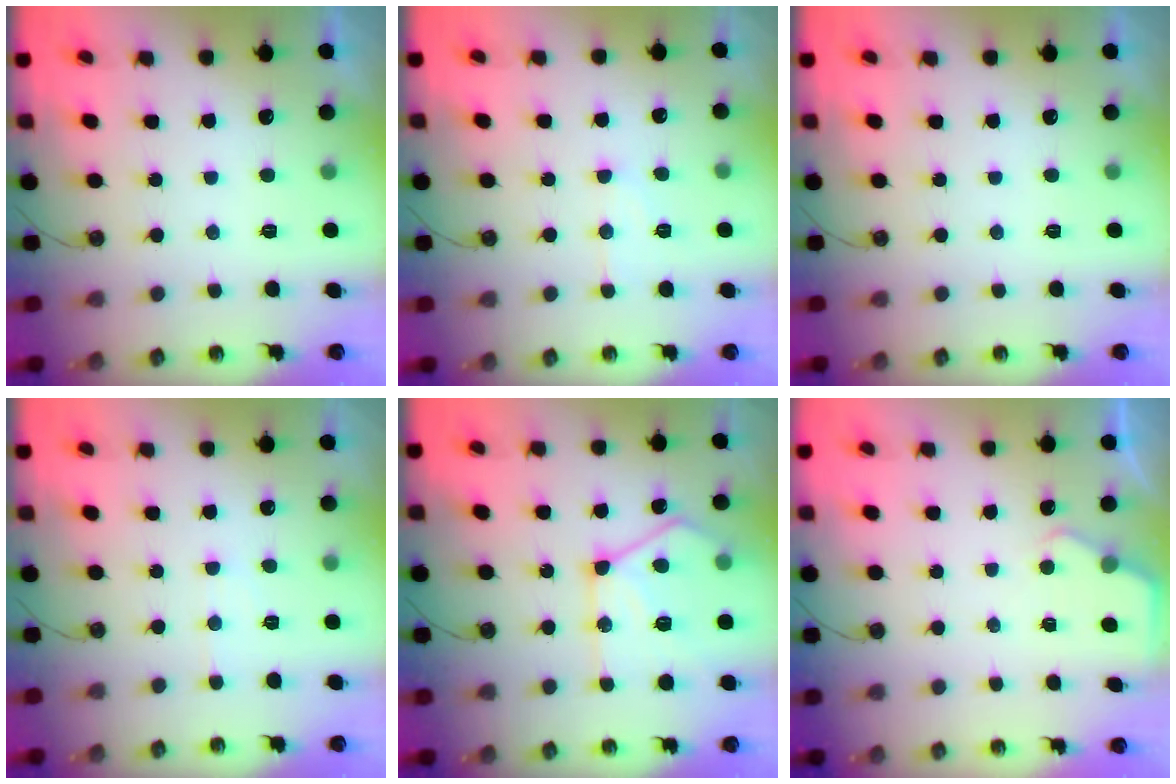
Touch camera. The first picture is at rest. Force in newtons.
{"total": 8.0, "press": 8.0, "slide": 0.7}
{"total": 0.0}
{"total": 4.6, "press": 4.6, "slide": 0.6}
{"total": 15.7, "press": 15.6, "slide": 1.5}
{"total": 3.2, "press": 3.2, "slide": 0.5}